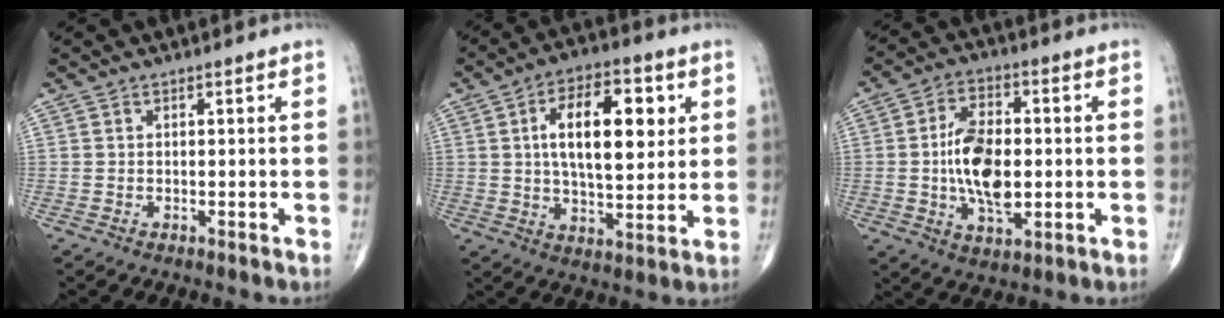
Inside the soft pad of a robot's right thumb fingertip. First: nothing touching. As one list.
[{"total": 15.7, "force": [3.7, 7.4, 13.3], "torque": [-0.189, -0.005, 0.060]}, {"total": 13.0, "force": [-0.6, 7.0, 10.9], "torque": [-0.184, 0.003, -0.008]}]